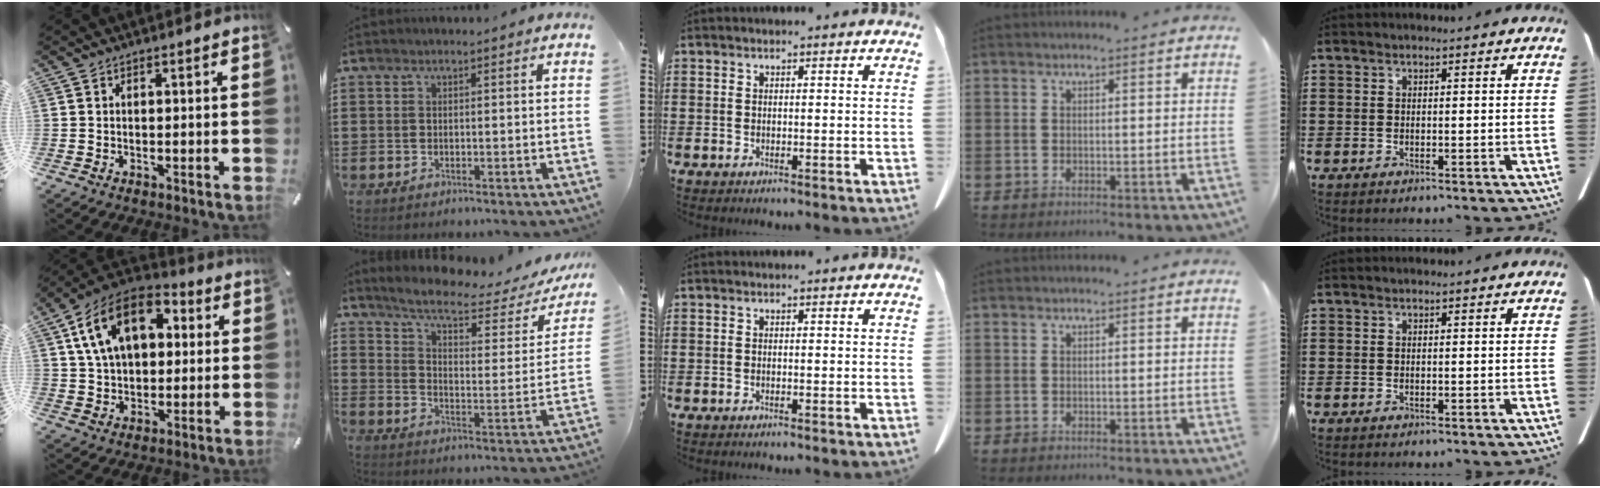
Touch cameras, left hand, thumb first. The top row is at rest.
{"thumb": {"total": 16.5, "force": [6.2, 10.9, 10.8], "torque": [-0.212, -0.002, 0.110]}, "index": {"total": 6.5, "force": [4.9, 1.0, 4.0], "torque": [-0.094, -0.029, 0.077]}}